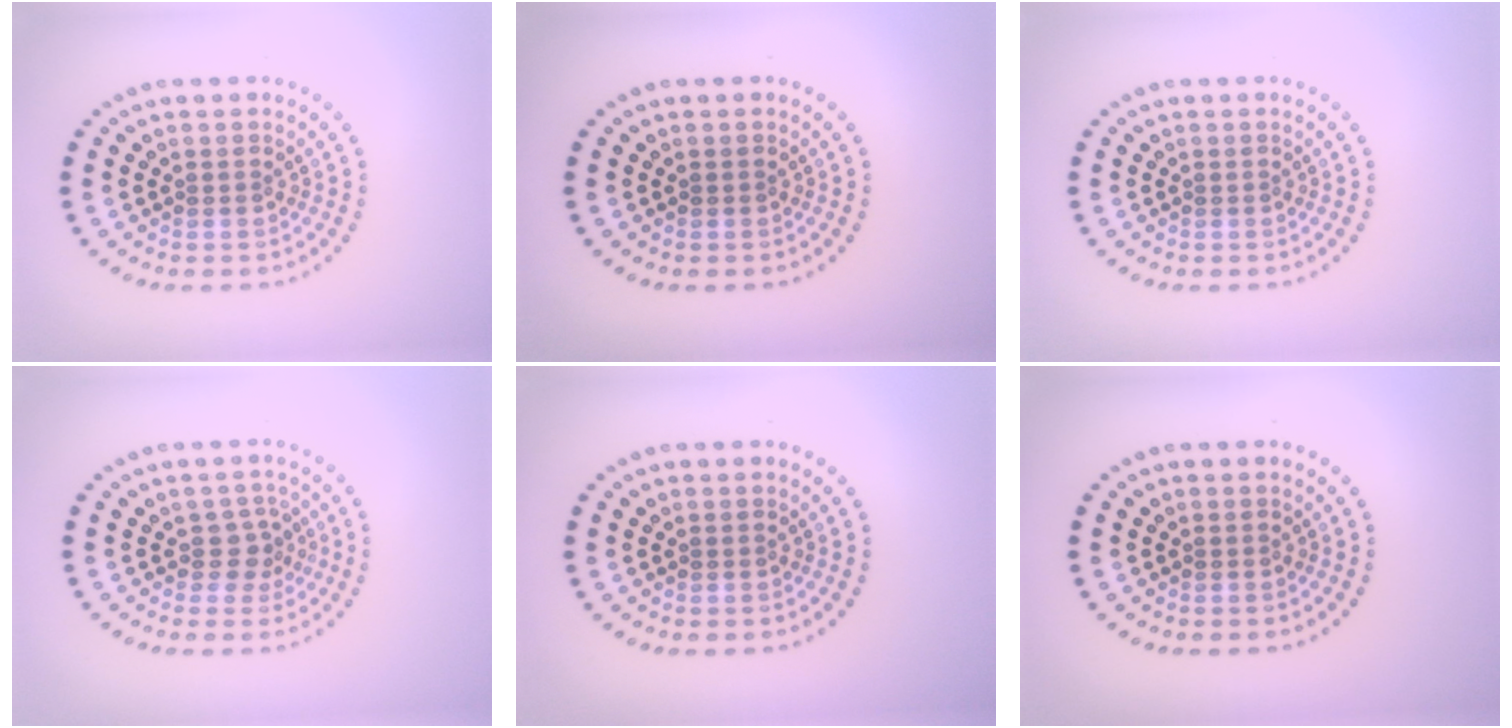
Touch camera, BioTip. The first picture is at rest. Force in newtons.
{"total": 0.0}
{"total": 0.0}
{"total": 2.1, "press": 1.6, "slide": 1.4}
{"total": 0.0}
{"total": 0.0}